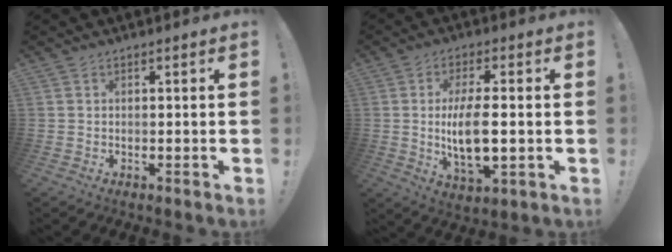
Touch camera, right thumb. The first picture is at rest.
{"total": 11.8, "force": [-0.4, 4.2, 11.0], "torque": [-0.197, -0.015, -0.015]}